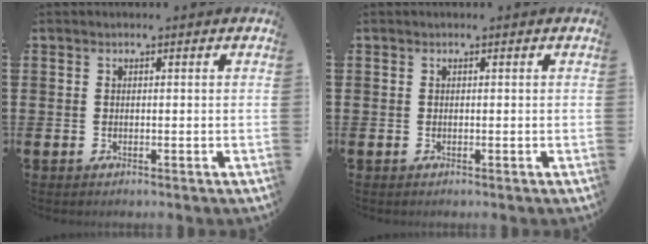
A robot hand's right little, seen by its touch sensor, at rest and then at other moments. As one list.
[{"total": 0.0}]